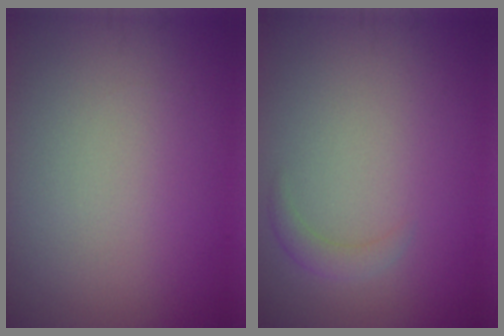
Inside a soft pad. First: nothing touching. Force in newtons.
{"total": 1.3, "press": 1.3, "slide": 0.1}